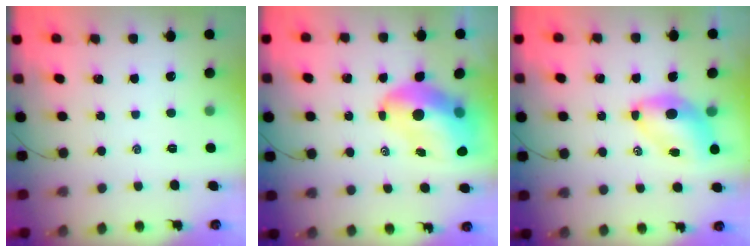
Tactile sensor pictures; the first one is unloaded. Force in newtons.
{"total": 10.3, "press": 9.9, "slide": 2.7}
{"total": 6.8, "press": 6.6, "slide": 1.8}